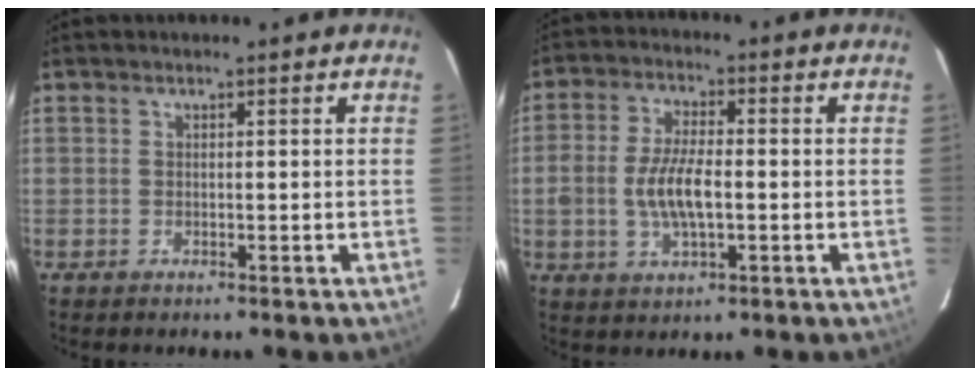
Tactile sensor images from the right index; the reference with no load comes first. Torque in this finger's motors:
{"motor_torque": [0.04, 0.09, -0.03, 0.01]}